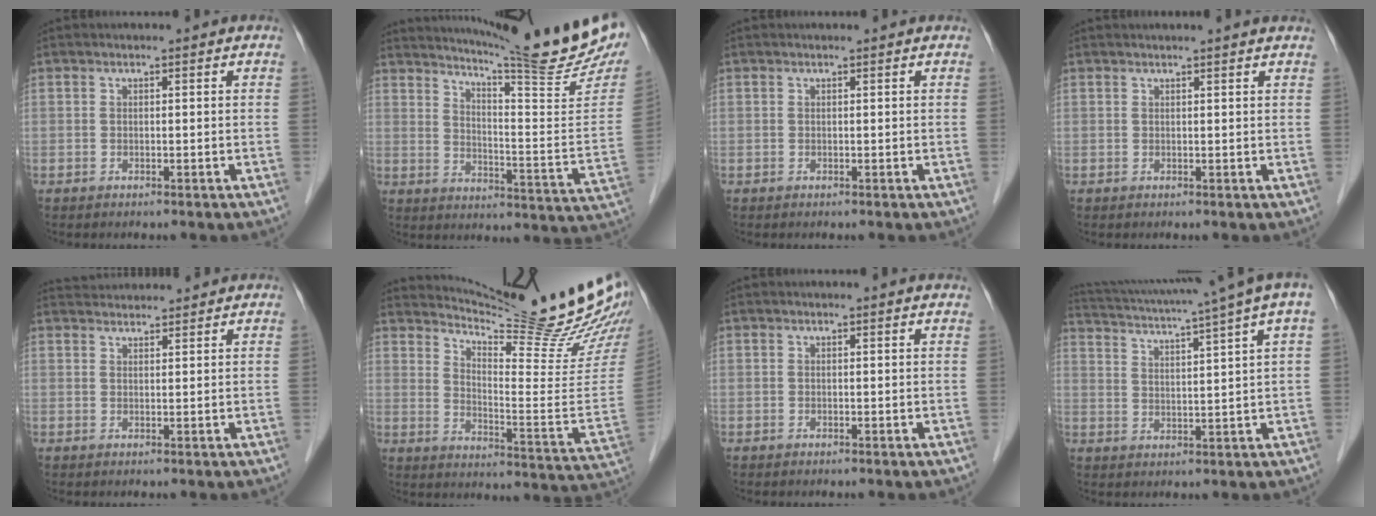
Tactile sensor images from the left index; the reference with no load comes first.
{"total": 21.8, "force": [19.4, -1.0, 10.0], "torque": [-0.158, -0.101, 0.248]}
{"total": 0.8, "force": [0.7, -0.1, 0.2], "torque": [-0.007, 0.003, 0.010]}
{"total": 4.2, "force": [3.8, -0.5, 1.7], "torque": [-0.020, 0.019, 0.038]}
{"total": 6.2, "force": [6.1, 0.4, 0.9], "torque": [-0.019, 0.036, 0.086]}
{"total": 23.8, "force": [21.6, 0.8, 9.9], "torque": [-0.149, -0.113, 0.276]}
{"total": 2.0, "force": [2.0, -0.1, 0.6], "torque": [-0.012, 0.003, 0.015]}
{"total": 14.6, "force": [11.7, -1.8, 8.5], "torque": [-0.154, -0.008, 0.158]}